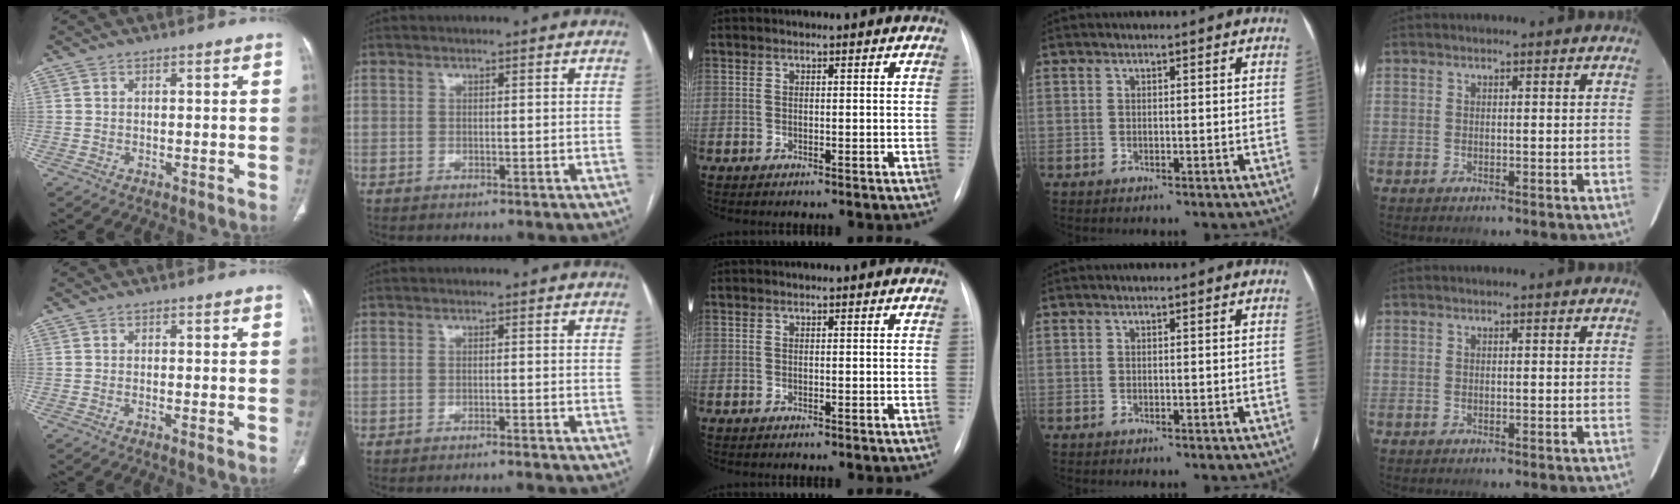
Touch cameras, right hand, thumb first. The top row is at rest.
{"thumb": {"total": 1.2, "force": [-0.5, 0.1, 1.1], "torque": [-0.029, -0.003, -0.013]}, "index": {"total": 2.2, "force": [-1.9, -0.9, 0.6], "torque": [-0.005, 0.003, -0.029]}}